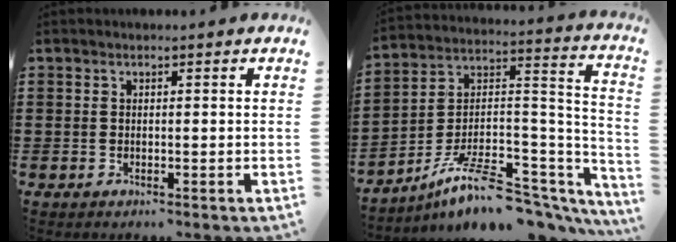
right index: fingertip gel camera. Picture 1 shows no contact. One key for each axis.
{"total": 10.9, "fx": -7.7, "fy": 3.8, "fz": 6.7, "tx": -0.123, "ty": 0.019, "tz": -0.144}